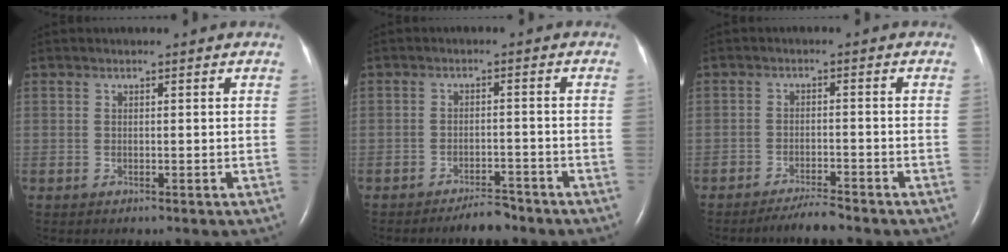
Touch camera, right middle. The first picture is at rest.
{"total": 3.8, "force": [-3.4, 0.9, 1.5], "torque": [-0.025, -0.003, -0.054]}
{"total": 2.9, "force": [-2.9, -0.3, 0.5], "torque": [-0.011, -0.015, -0.049]}